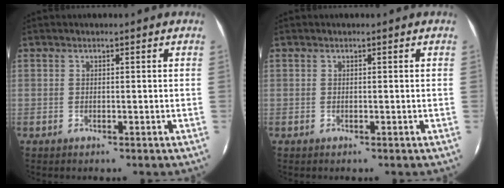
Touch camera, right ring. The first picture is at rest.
{"total": 0.0}